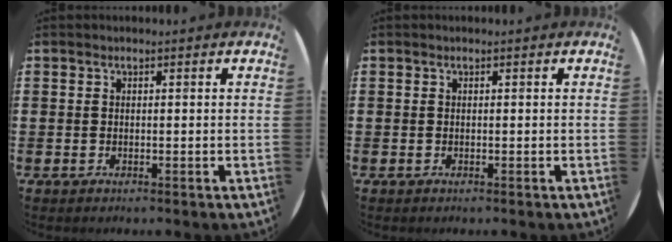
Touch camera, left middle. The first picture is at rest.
{"total": 0.0}